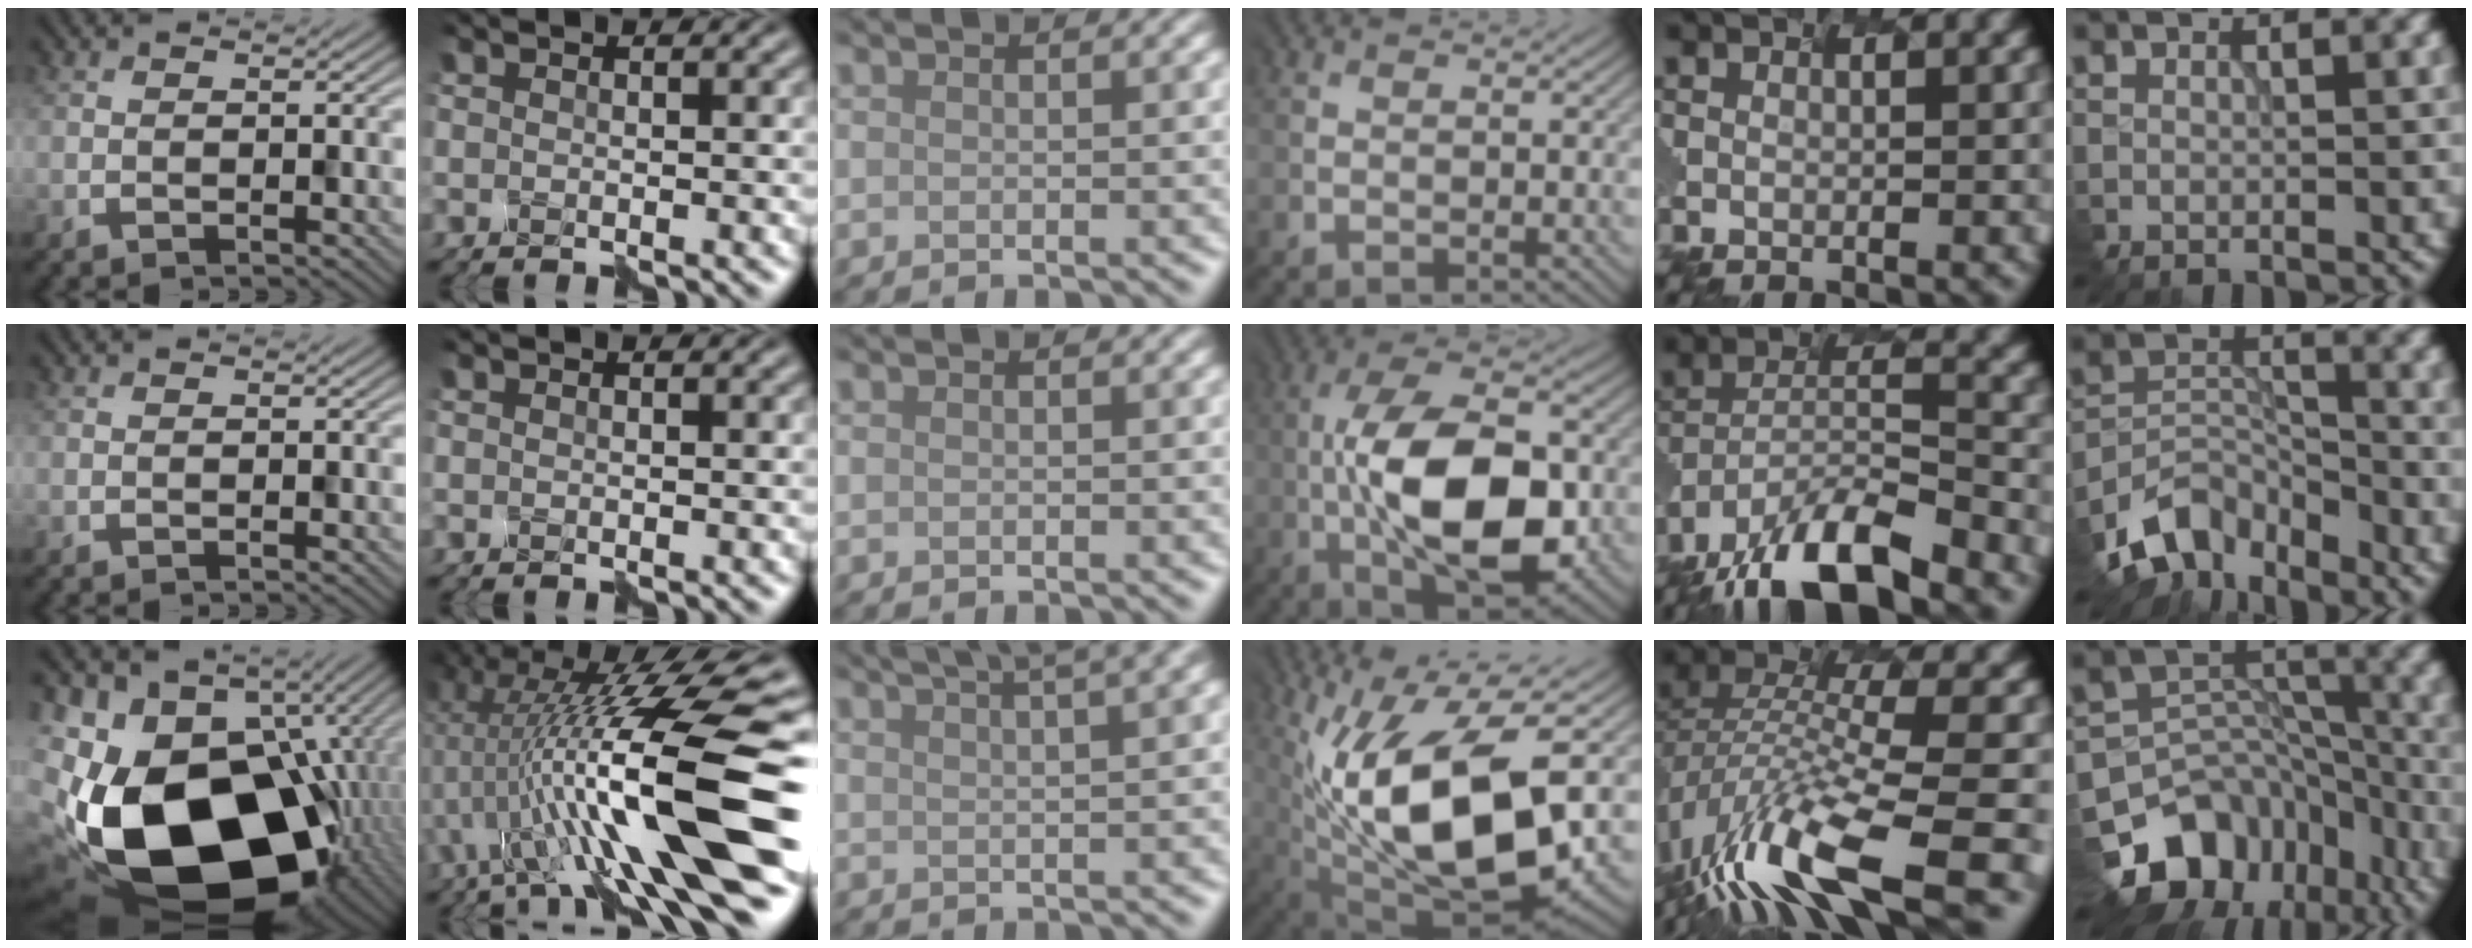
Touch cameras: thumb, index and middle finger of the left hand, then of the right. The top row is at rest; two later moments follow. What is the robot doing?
{"motion": "disassemble", "object": "markers"}